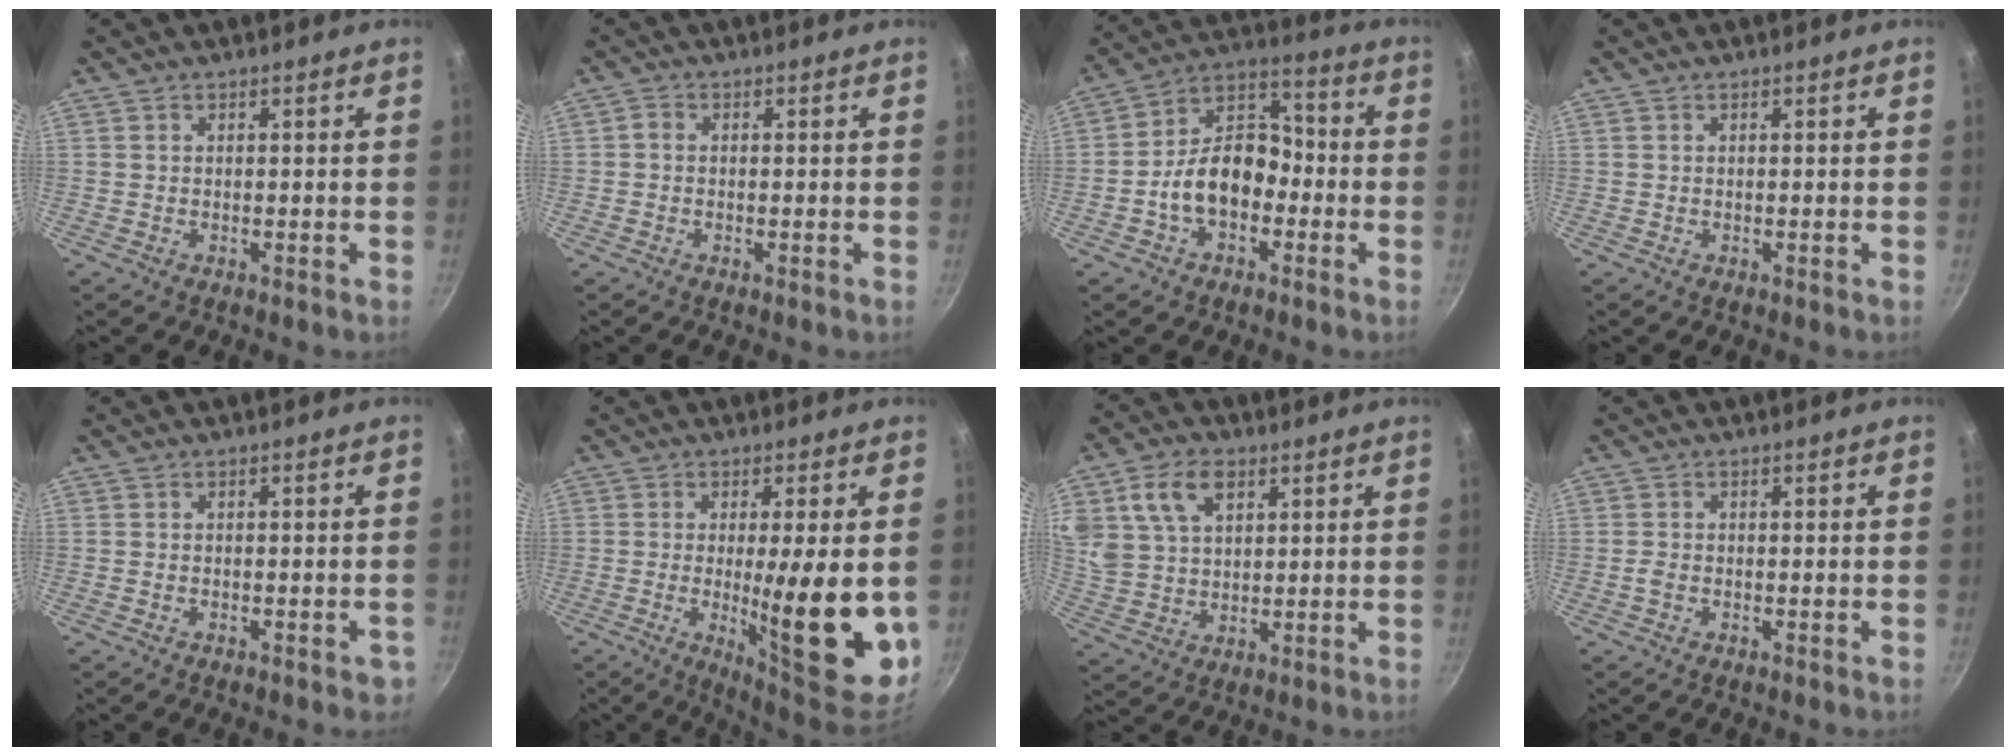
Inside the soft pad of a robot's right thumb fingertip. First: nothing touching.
{"total": 1.1, "force": [-0.3, 0.8, 0.6], "torque": [-0.013, 0.006, -0.009]}
{"total": 13.0, "force": [-3.4, 8.9, 8.9], "torque": [-0.106, 0.056, -0.072]}
{"total": 0.0}
{"total": 2.2, "force": [-1.2, 1.0, 1.6], "torque": [-0.013, 0.013, -0.008]}
{"total": 17.4, "force": [-2.1, 3.7, 16.8], "torque": [-0.227, -0.011, -0.020]}
{"total": 11.5, "force": [4.9, 7.7, 7.0], "torque": [-0.118, -0.009, 0.096]}
{"total": 1.0, "force": [-0.5, 0.6, 0.7], "torque": [-0.018, 0.004, -0.012]}